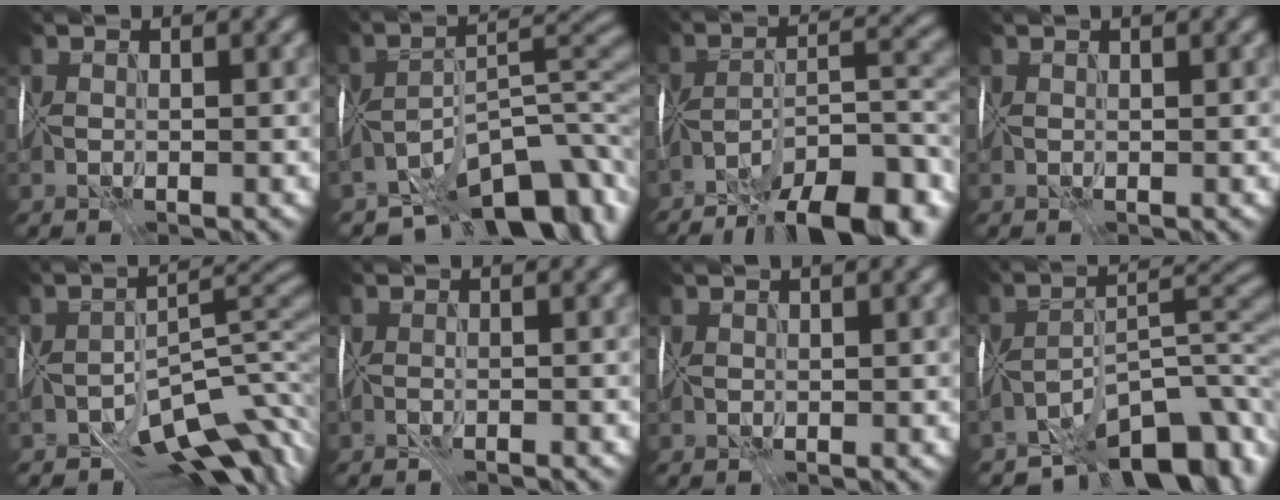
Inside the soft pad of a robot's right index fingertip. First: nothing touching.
{"total": 11.2, "force": [-8.3, 4.6, 5.8], "torque": [-0.060, 0.010, -0.133]}
{"total": 12.7, "force": [-9.3, 3.9, 7.8], "torque": [-0.122, 0.013, -0.147]}
{"total": 0.6, "force": [0.5, 0.1, 0.4], "torque": [-0.004, 0.001, 0.011]}
{"total": 9.1, "force": [-5.8, 3.8, 5.9], "torque": [-0.061, 0.003, -0.099]}
{"total": 1.2, "force": [-1.1, -0.4, 0.0], "torque": [0.008, -0.002, -0.020]}
{"total": 0.6, "force": [0.2, 0.2, 0.5], "torque": [-0.007, 0.001, 0.007]}
{"total": 10.2, "force": [-7.6, 3.8, 5.7], "torque": [-0.051, 0.012, -0.130]}